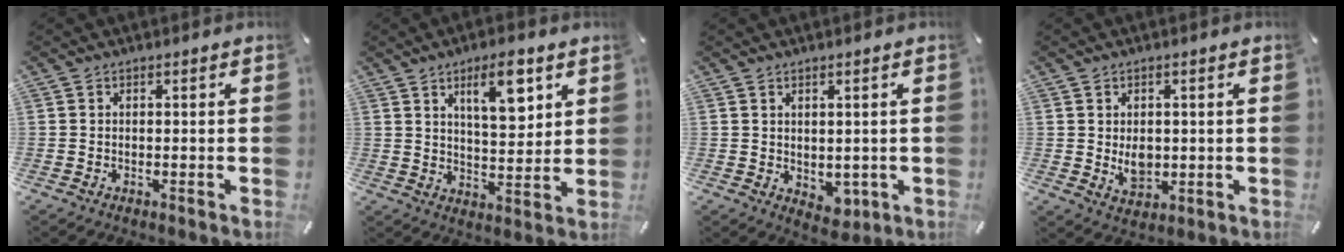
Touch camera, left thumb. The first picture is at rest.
{"total": 10.6, "force": [6.0, 4.2, 7.6], "torque": [-0.105, -0.028, 0.095]}
{"total": 3.3, "force": [0.3, 2.6, 2.0], "torque": [-0.009, -0.006, 0.005]}
{"total": 5.1, "force": [0.1, 3.9, 3.2], "torque": [-0.051, -0.010, -0.002]}